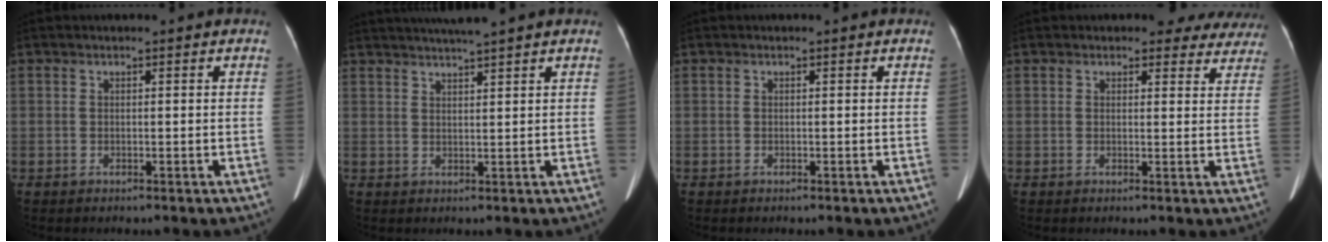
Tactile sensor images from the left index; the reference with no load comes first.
{"total": 5.7, "force": [5.0, -1.0, 2.5], "torque": [-0.044, 0.017, 0.077]}
{"total": 0.0}
{"total": 7.3, "force": [6.6, 3.1, 0.6], "torque": [0.030, -0.008, 0.046]}